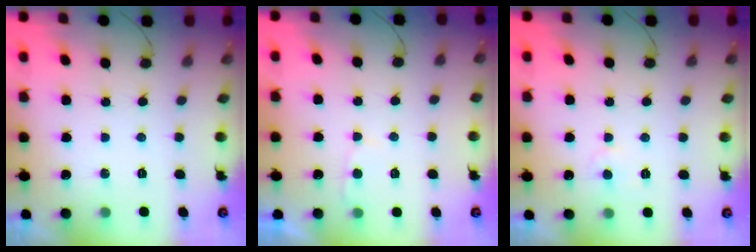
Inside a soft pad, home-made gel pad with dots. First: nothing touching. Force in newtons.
{"total": 2.4, "press": 2.4, "slide": 0.4}
{"total": 3.3, "press": 3.3, "slide": 0.3}